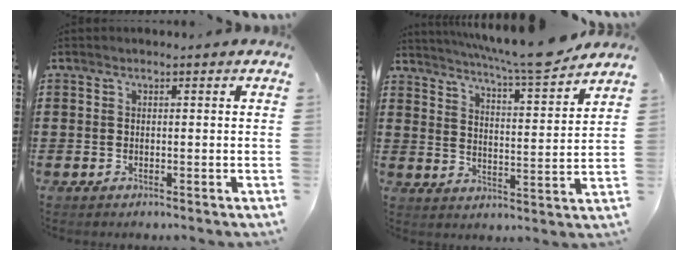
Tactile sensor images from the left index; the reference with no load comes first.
{"total": 8.2, "force": [7.5, -0.3, 3.3], "torque": [-0.073, -0.043, 0.127]}